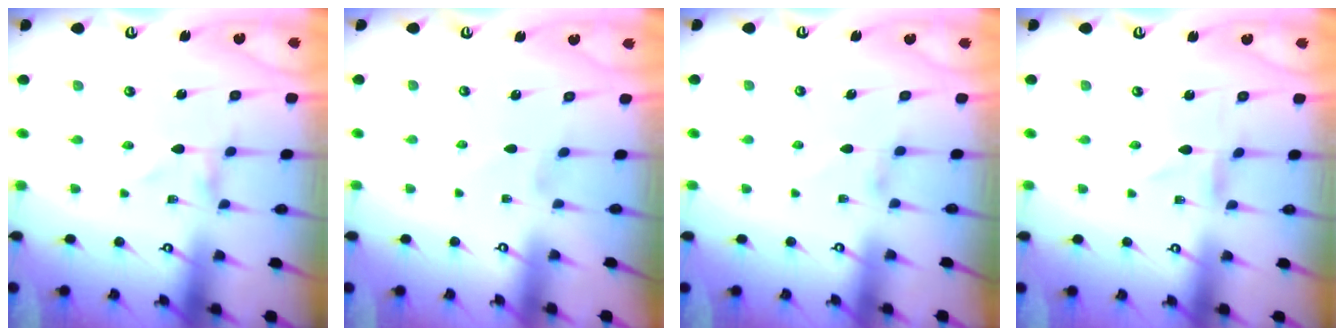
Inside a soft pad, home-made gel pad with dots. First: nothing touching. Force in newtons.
{"total": 0.0}
{"total": 3.1, "press": 3.1, "slide": 0.4}
{"total": 0.8, "press": 0.8, "slide": 0.2}